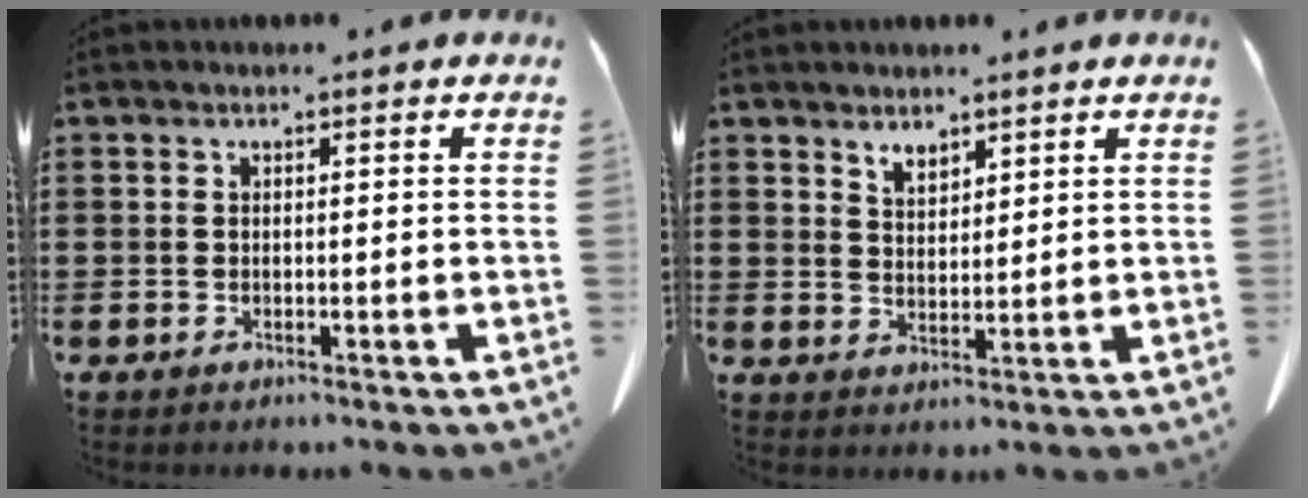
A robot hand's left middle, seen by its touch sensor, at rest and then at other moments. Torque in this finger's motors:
{"motor_torque": [0.51, 0.44, 0.08, 0.03]}